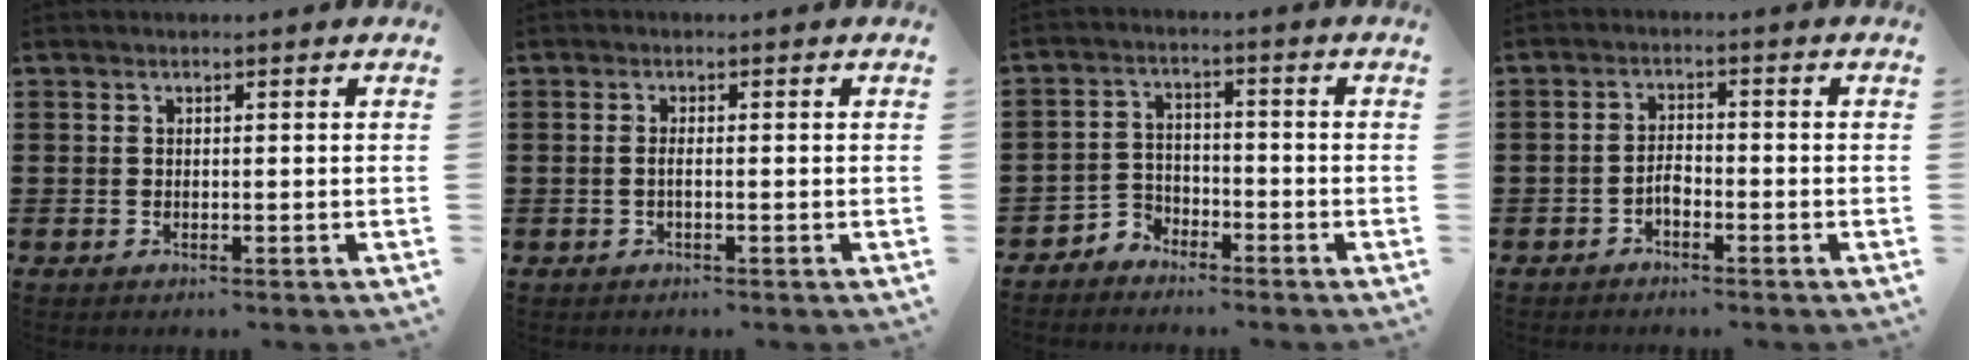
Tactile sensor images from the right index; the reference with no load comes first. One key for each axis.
{"total": 1.1, "fx": -0.4, "fy": 0.1, "fz": 1.0, "tx": -0.027, "ty": -0.005, "tz": -0.010}
{"total": 3.5, "fx": -3.2, "fy": 1.6, "fz": 0.1, "tx": -0.014, "ty": 0.006, "tz": -0.068}
{"total": 2.1, "fx": -1.4, "fy": 1.0, "fz": 1.3, "tx": -0.028, "ty": 0.005, "tz": -0.028}